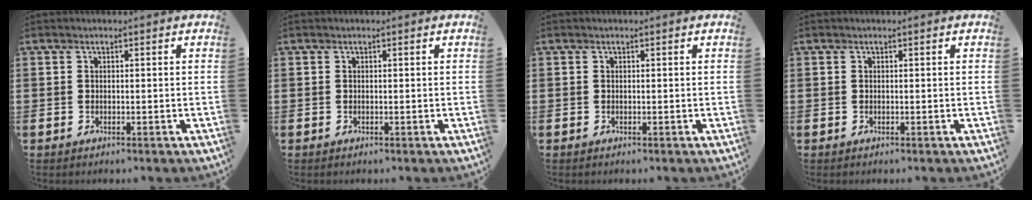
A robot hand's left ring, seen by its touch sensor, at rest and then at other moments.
{"total": 0.0}
{"total": 0.0}
{"total": 0.0}